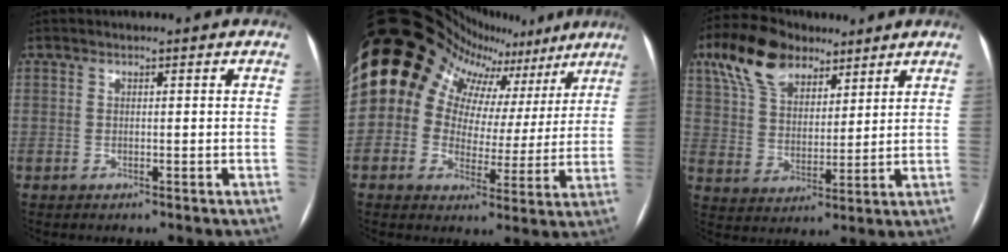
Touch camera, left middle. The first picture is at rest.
{"total": 20.0, "force": [10.6, 13.7, 9.9], "torque": [-0.175, 0.084, 0.152]}
{"total": 11.9, "force": [7.6, 6.5, 6.4], "torque": [-0.136, 0.034, 0.141]}